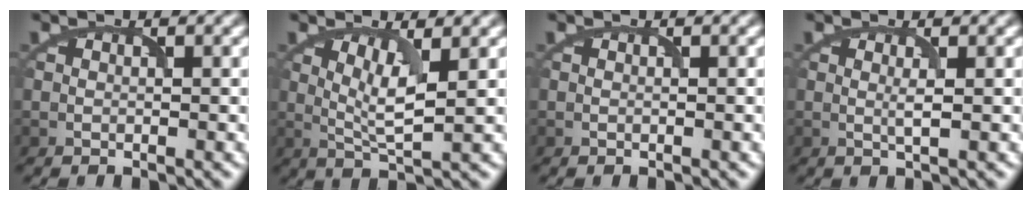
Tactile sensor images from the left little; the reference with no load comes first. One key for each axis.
{"total": 3.6, "fx": 0.5, "fy": 0.9, "fz": 3.5, "tx": -0.067, "ty": -0.003, "tz": 0.018}
{"total": 0.0}
{"total": 1.0, "fx": 0.0, "fy": 0.1, "fz": 1.0, "tx": -0.018, "ty": -0.002, "tz": 0.002}